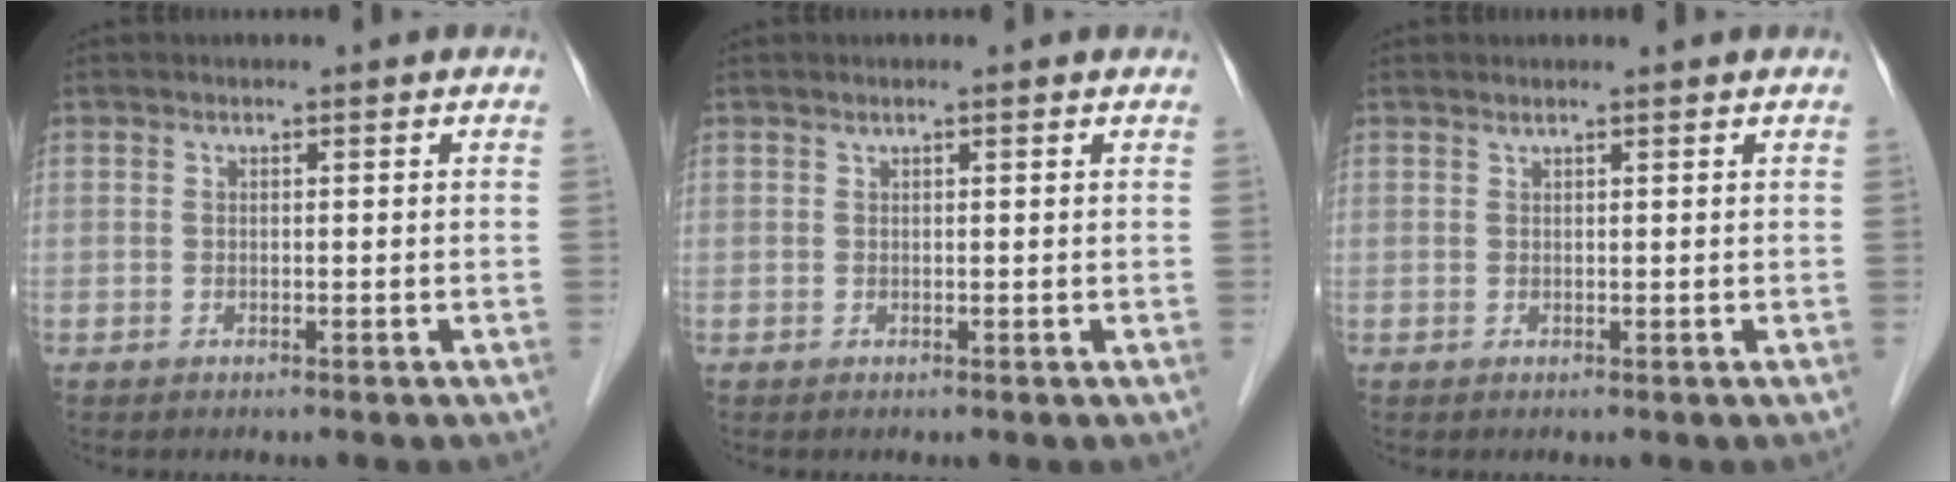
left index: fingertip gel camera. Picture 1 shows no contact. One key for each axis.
{"total": 0.9, "fx": 0.8, "fy": 0.0, "fz": 0.5, "tx": -0.013, "ty": 0.017, "tz": 0.012}
{"total": 0.9, "fx": 0.8, "fy": -0.2, "fz": 0.2, "tx": -0.015, "ty": 0.004, "tz": 0.017}